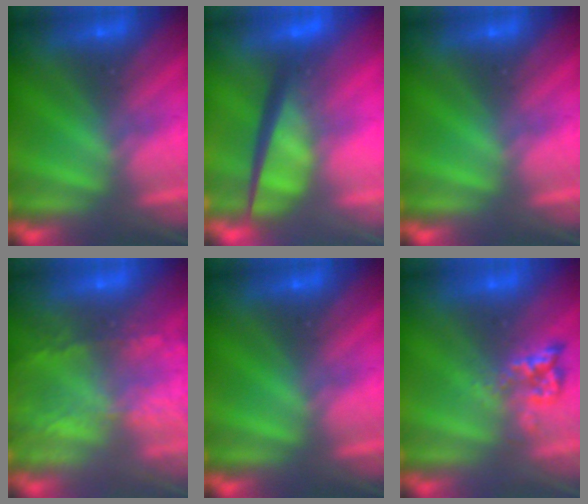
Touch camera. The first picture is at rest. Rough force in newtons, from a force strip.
{"total": 7.1}
{"total": 0.0}
{"total": 8.7}
{"total": 0.0}
{"total": 2.4}